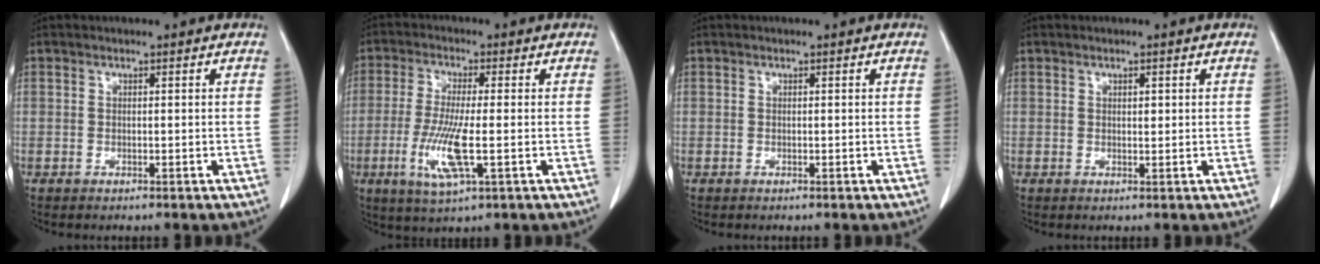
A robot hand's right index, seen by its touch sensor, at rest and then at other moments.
{"total": 8.6, "force": [-2.2, 0.9, 8.2], "torque": [-0.173, -0.020, -0.043]}
{"total": 0.0}
{"total": 1.0, "force": [0.4, 0.4, 0.9], "torque": [-0.016, -0.001, 0.006]}